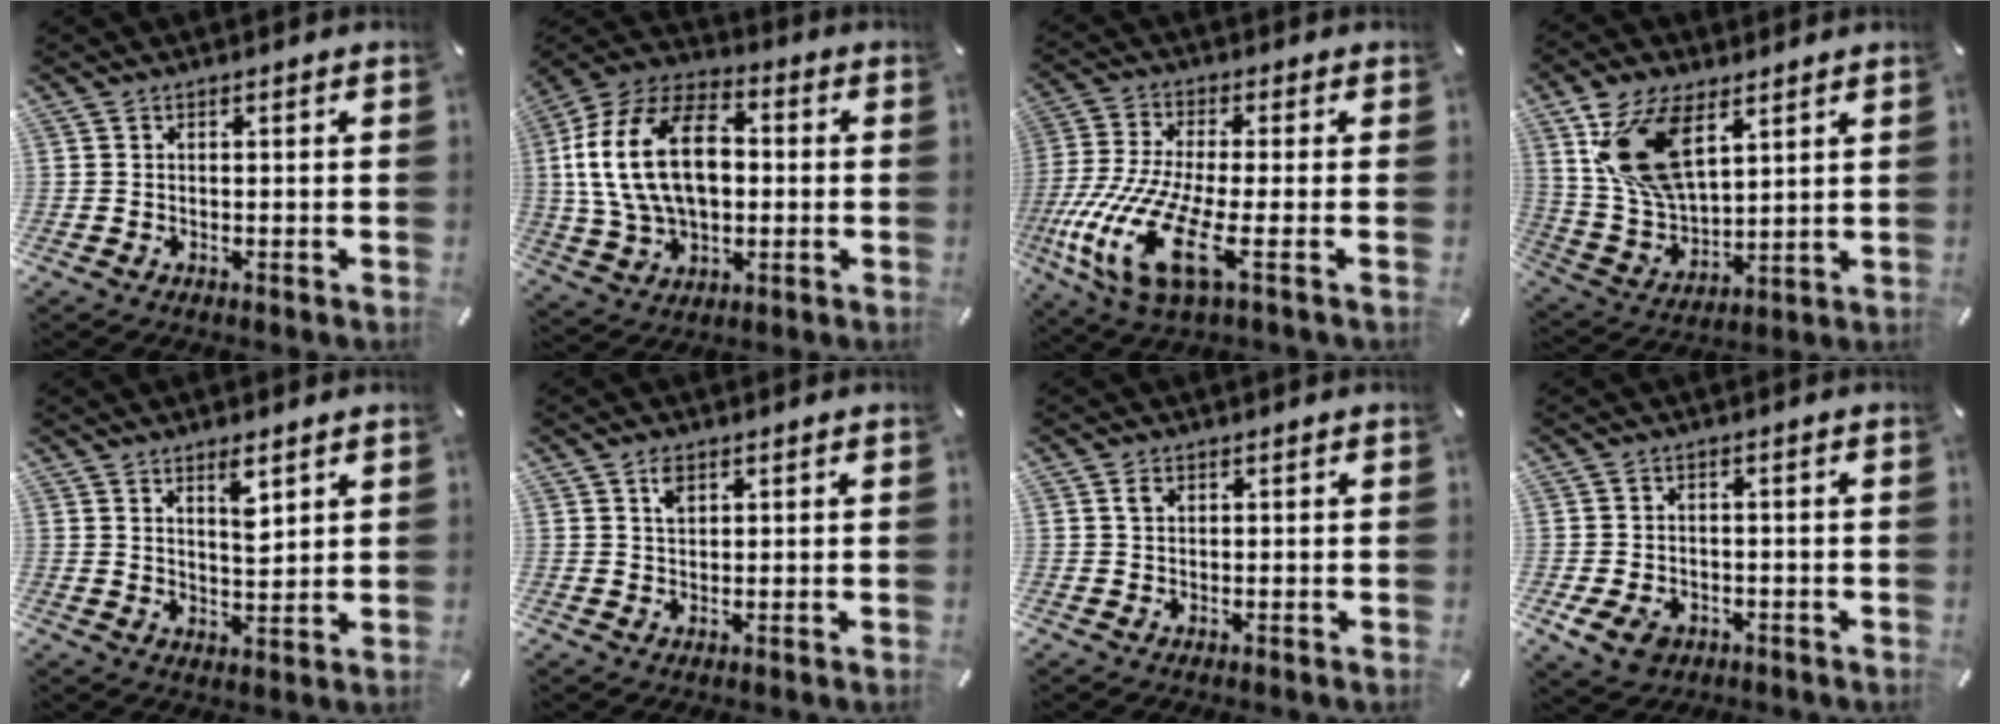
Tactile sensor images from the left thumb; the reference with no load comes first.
{"total": 21.3, "force": [1.5, 14.5, 15.6], "torque": [-0.328, 0.011, 0.020]}
{"total": 16.3, "force": [-5.4, 4.6, 14.7], "torque": [-0.331, -0.022, -0.093]}
{"total": 17.0, "force": [7.8, 10.0, 11.3], "torque": [-0.263, -0.009, 0.144]}
{"total": 5.4, "force": [3.7, 1.8, 3.5], "torque": [-0.046, -0.025, 0.059]}
{"total": 2.9, "force": [1.5, 1.8, 1.6], "torque": [-0.029, -0.001, 0.026]}
{"total": 1.4, "force": [0.7, 1.0, 0.7], "torque": [-0.007, 0.001, 0.010]}
{"total": 4.9, "force": [-2.2, 3.6, 2.4], "torque": [-0.058, 0.007, -0.042]}